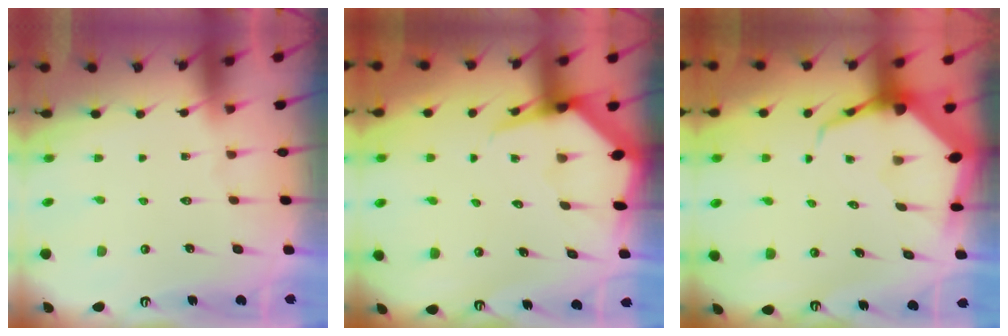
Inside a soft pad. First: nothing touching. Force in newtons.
{"total": 6.7, "press": 6.6, "slide": 0.8}
{"total": 7.8, "press": 7.8, "slide": 0.8}